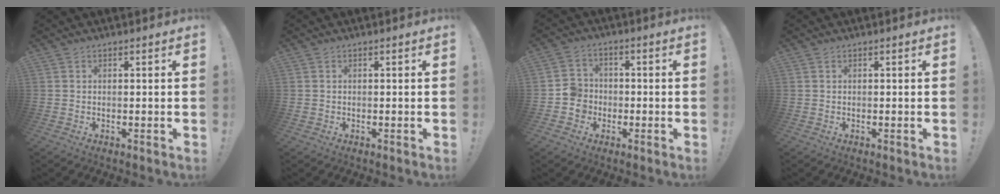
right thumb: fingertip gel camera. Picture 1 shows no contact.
{"total": 0.6, "force": [-0.2, 0.6, 0.0], "torque": [-0.008, 0.006, -0.002]}
{"total": 6.6, "force": [-2.3, 6.0, 1.6], "torque": [-0.025, 0.022, -0.041]}
{"total": 0.0}